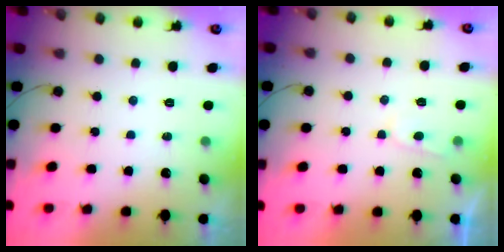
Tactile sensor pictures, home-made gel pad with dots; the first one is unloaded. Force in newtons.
{"total": 2.9, "press": 2.9, "slide": 0.4}